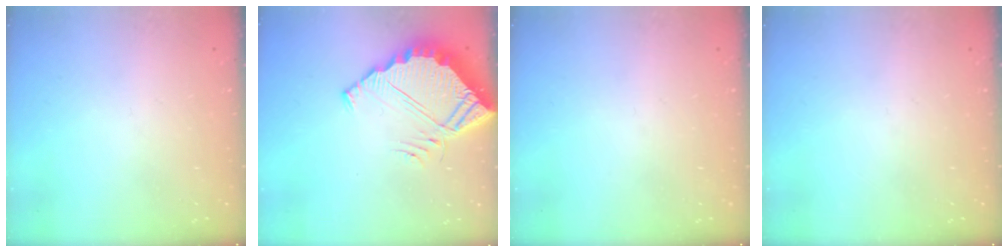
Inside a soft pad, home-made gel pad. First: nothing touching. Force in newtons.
{"total": 6.9, "press": 6.9, "slide": 0.4}
{"total": 0.0}
{"total": 0.0}